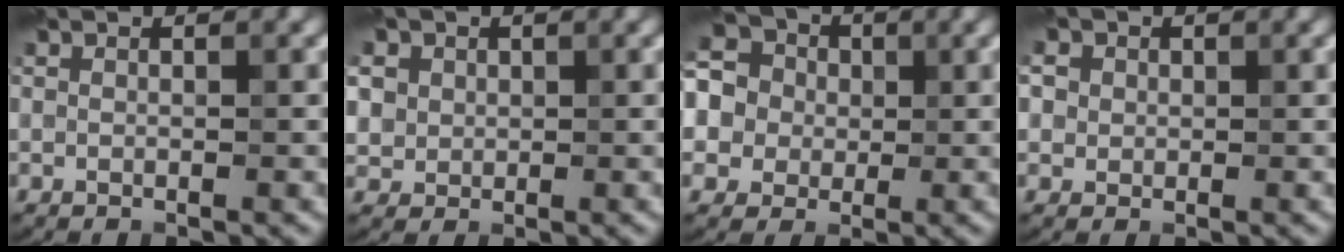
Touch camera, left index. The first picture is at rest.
{"total": 6.6, "force": [2.5, 5.4, 2.7], "torque": [-0.061, 0.025, 0.025]}
{"total": 9.9, "force": [1.6, 8.9, 4.0], "torque": [-0.110, 0.041, 0.006]}
{"total": 7.1, "force": [3.0, 5.6, 3.3], "torque": [-0.057, 0.033, 0.014]}